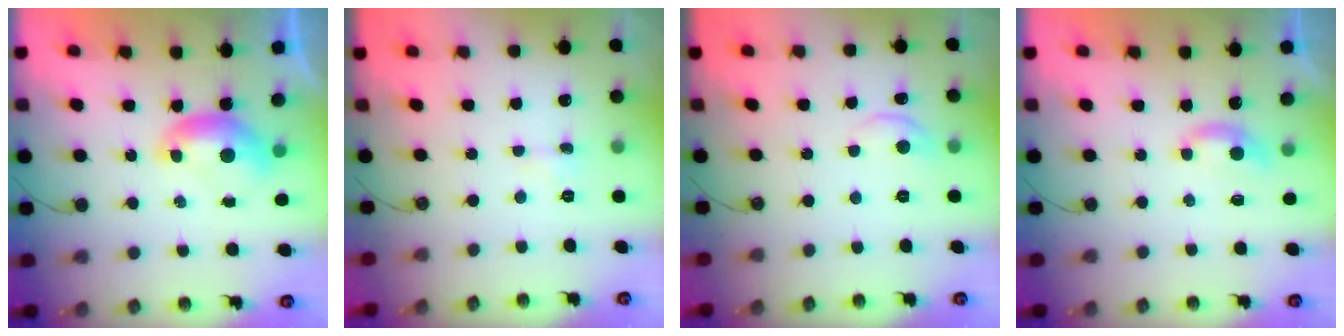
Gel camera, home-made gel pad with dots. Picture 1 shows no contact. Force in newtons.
{"total": 0.0}
{"total": 2.4, "press": 2.3, "slide": 0.6}
{"total": 1.9, "press": 1.9, "slide": 0.5}